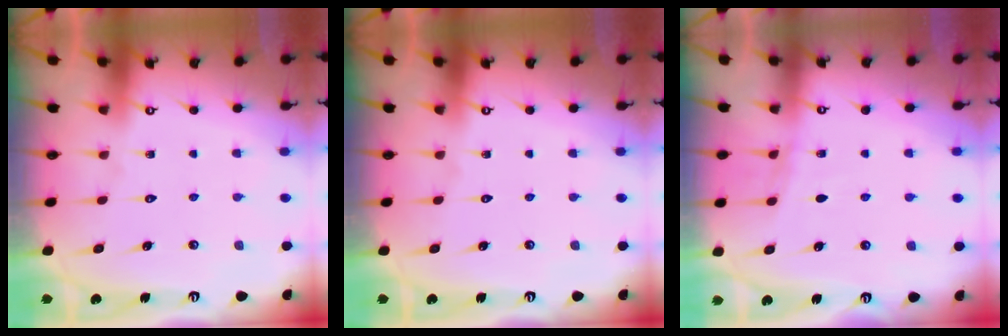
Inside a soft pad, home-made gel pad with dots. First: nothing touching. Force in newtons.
{"total": 0.0}
{"total": 5.7, "press": 5.7, "slide": 0.4}